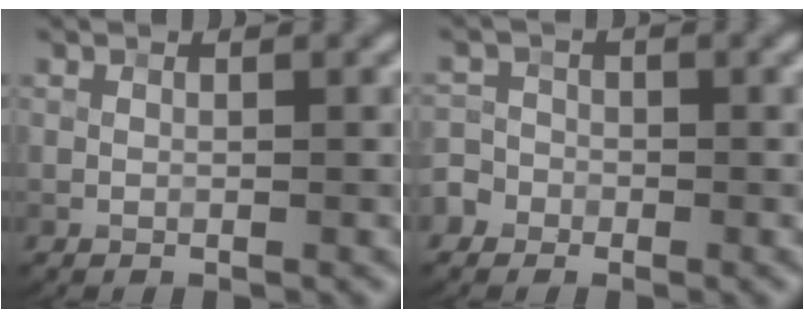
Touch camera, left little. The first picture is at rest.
{"total": 3.2, "force": [-1.9, 2.6, 0.4], "torque": [0.013, -0.001, -0.040]}